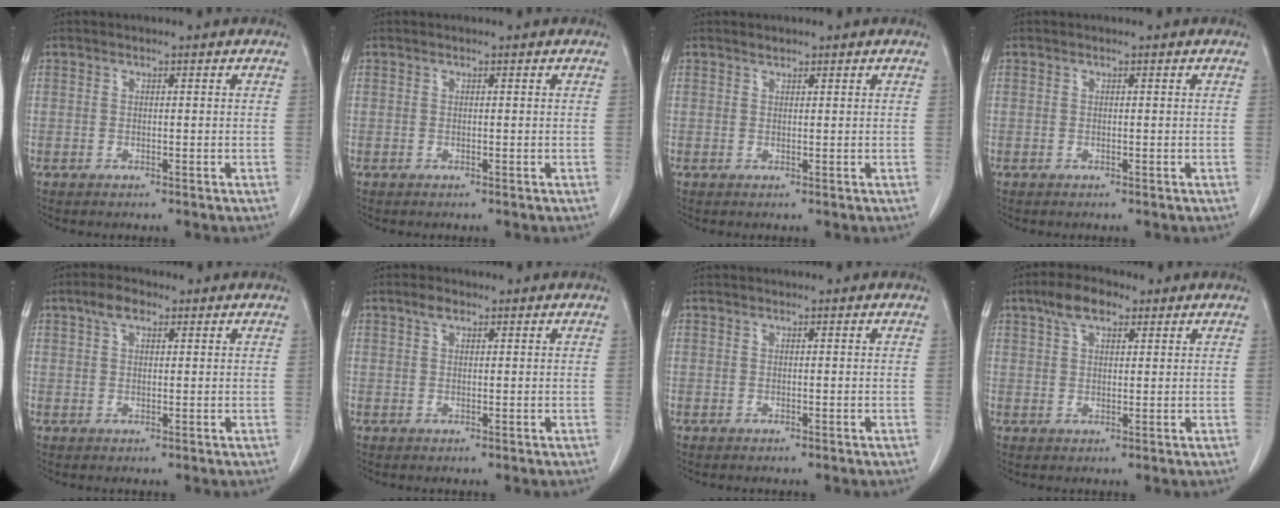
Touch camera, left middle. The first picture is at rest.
{"total": 0.0}
{"total": 0.6, "force": [0.6, 0.2, 0.1], "torque": [-0.007, -0.002, 0.011]}
{"total": 0.0}
{"total": 3.1, "force": [1.8, 1.5, 2.1], "torque": [-0.043, 0.011, 0.033]}
{"total": 1.7, "force": [1.0, 0.8, 1.1], "torque": [-0.022, 0.007, 0.018]}
{"total": 0.0}
{"total": 5.3, "force": [3.2, 2.3, 3.5], "torque": [-0.071, 0.017, 0.058]}